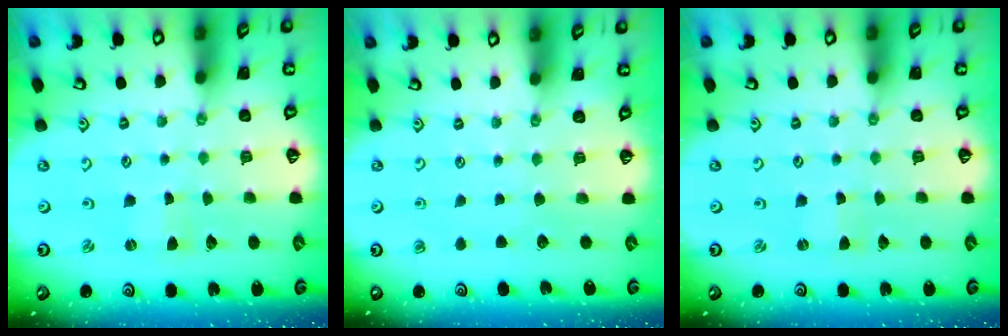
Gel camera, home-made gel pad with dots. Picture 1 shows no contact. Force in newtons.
{"total": 0.0}
{"total": 0.0}